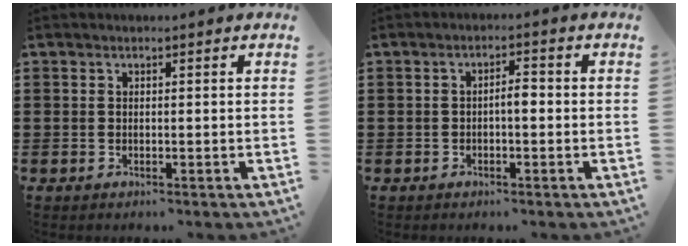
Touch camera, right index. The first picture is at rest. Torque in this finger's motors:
{"motor_torque": [0.57, -0.21, 0.09, 0.04]}